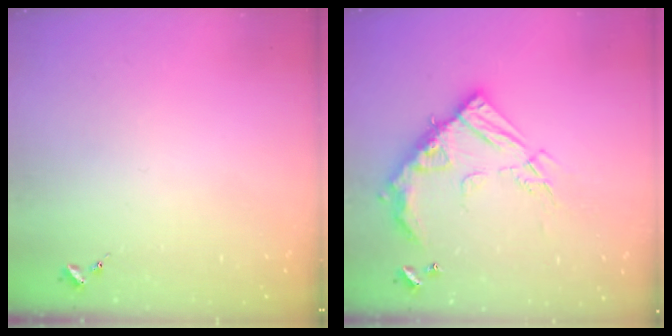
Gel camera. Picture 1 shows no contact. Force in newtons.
{"total": 19.4, "press": 19.2, "slide": 2.1}